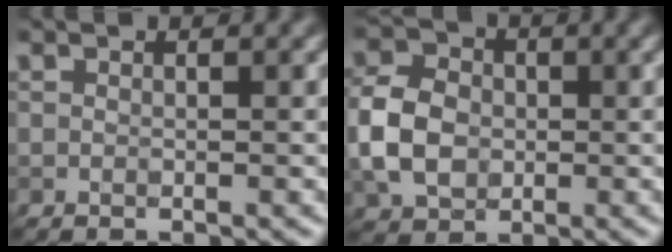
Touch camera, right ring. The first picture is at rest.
{"total": 6.6, "force": [-0.8, 5.2, 4.0], "torque": [-0.094, 0.006, -0.028]}